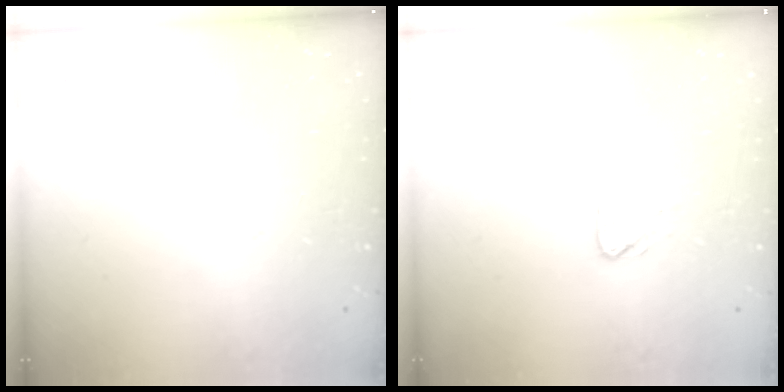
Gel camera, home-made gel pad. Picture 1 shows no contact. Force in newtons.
{"total": 5.2, "press": 5.1, "slide": 0.4}